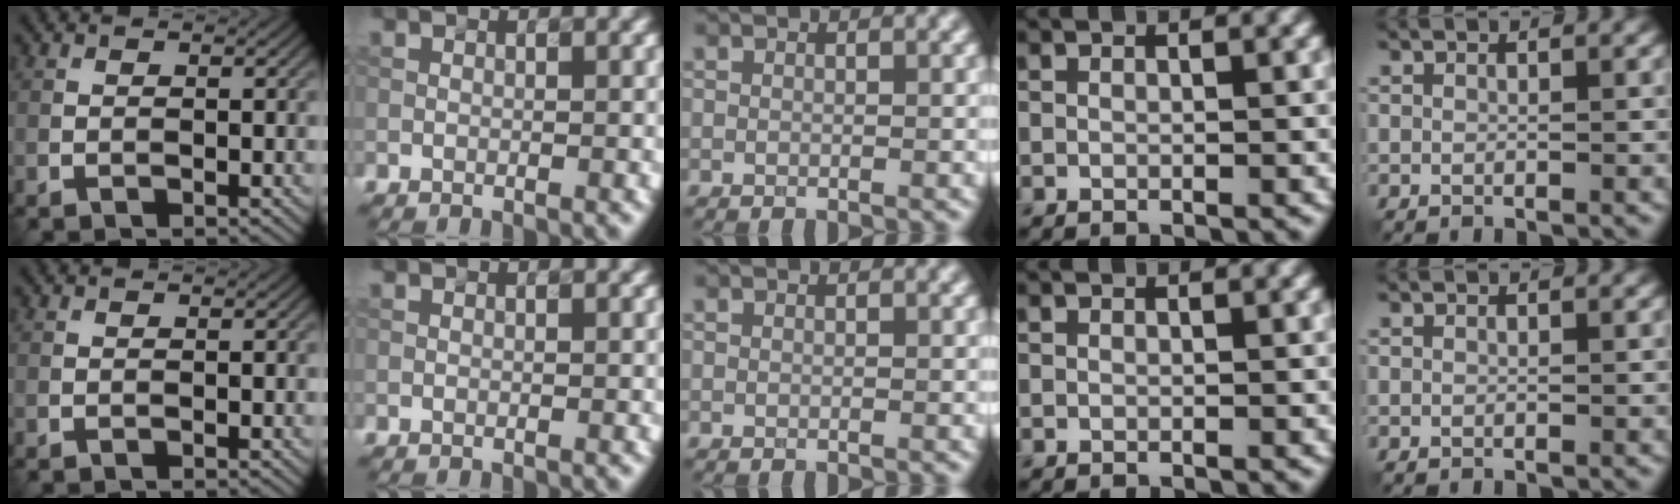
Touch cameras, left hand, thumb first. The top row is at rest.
{}